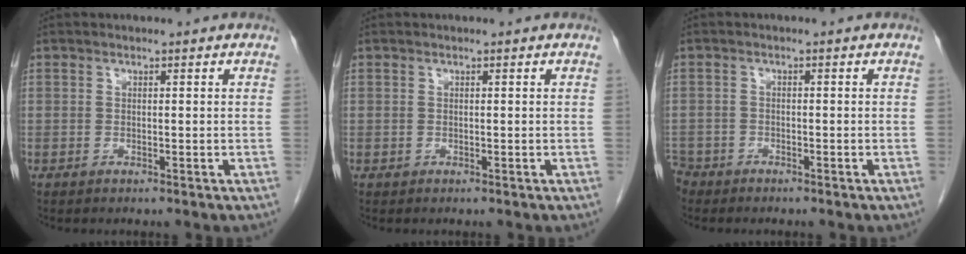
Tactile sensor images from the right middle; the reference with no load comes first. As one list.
[{"total": 0.0}, {"total": 3.2, "force": [-2.8, 1.5, 0.0], "torque": [-0.003, -0.001, -0.057]}]